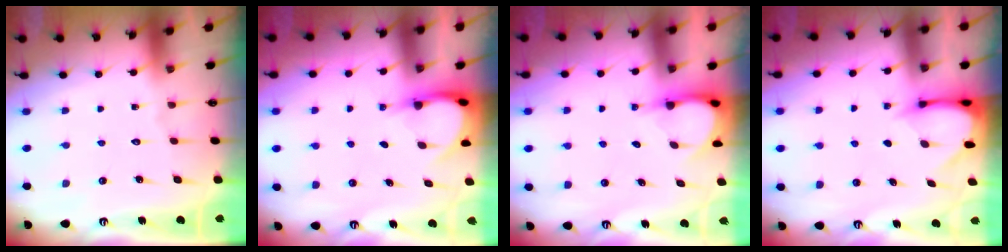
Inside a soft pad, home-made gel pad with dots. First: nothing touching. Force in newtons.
{"total": 3.7, "press": 3.7, "slide": 0.3}
{"total": 3.8, "press": 3.8, "slide": 0.2}
{"total": 3.3, "press": 3.3, "slide": 0.3}